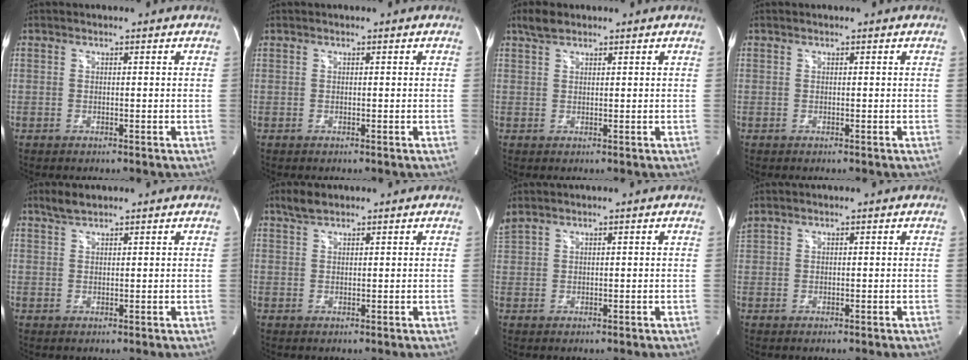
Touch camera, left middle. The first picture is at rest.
{"total": 0.0}
{"total": 2.5, "force": [2.0, 1.0, 1.1], "torque": [-0.029, 0.008, 0.040]}
{"total": 0.0}
{"total": 2.5, "force": [2.1, 0.5, 1.1], "torque": [-0.030, 0.007, 0.045]}
{"total": 2.7, "force": [2.2, 0.8, 1.2], "torque": [-0.034, 0.007, 0.045]}
{"total": 2.3, "force": [2.1, 0.5, 0.8], "torque": [-0.035, 0.026, 0.055]}
{"total": 1.6, "force": [1.4, 0.4, 0.5], "torque": [-0.029, 0.024, 0.037]}